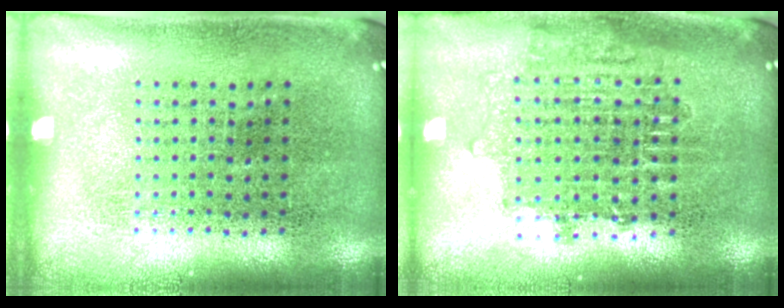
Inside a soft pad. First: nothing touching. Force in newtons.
{"total": 1.6, "press": 1.3, "slide": 0.9}